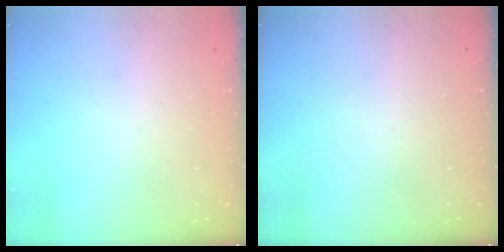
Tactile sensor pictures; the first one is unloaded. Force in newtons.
{"total": 0.0}